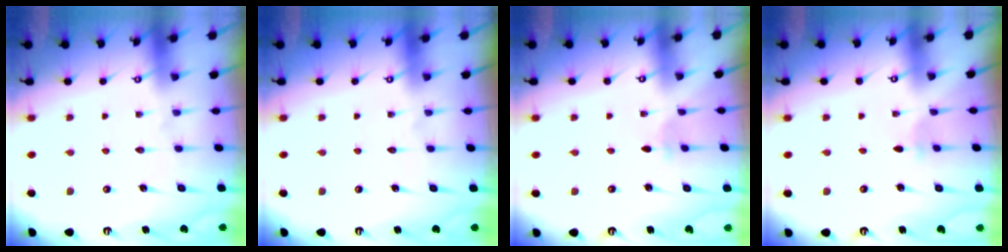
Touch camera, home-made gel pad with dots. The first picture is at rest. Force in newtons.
{"total": 0.0}
{"total": 1.4, "press": 1.4, "slide": 0.3}
{"total": 1.4, "press": 1.4, "slide": 0.3}